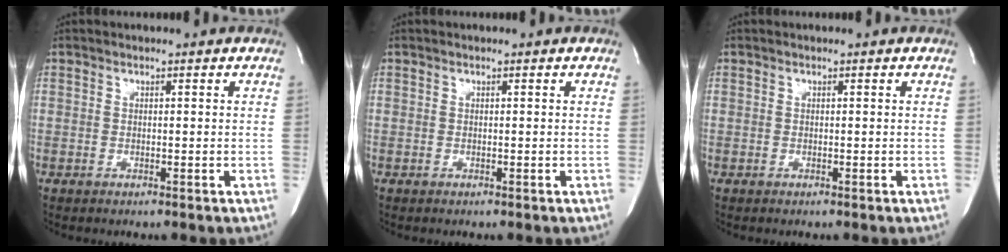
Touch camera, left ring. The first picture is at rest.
{"total": 0.0}
{"total": 0.0}